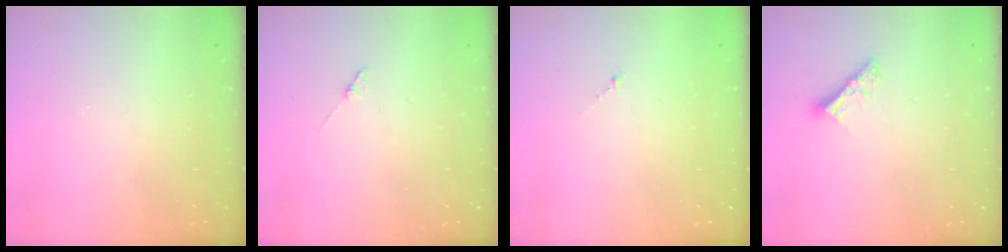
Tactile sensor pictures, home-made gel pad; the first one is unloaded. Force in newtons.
{"total": 0.9, "press": 0.8, "slide": 0.2}
{"total": 0.0}
{"total": 6.7, "press": 6.7, "slide": 0.6}